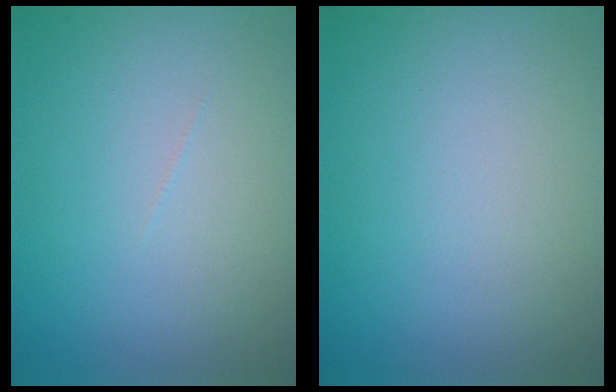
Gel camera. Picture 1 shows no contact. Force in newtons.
{"total": 0.0}